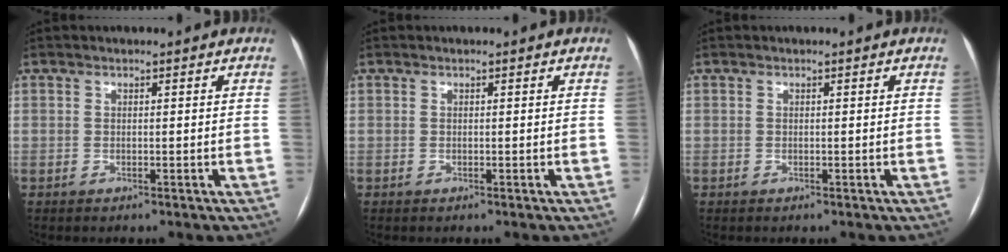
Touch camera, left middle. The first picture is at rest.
{"total": 0.0}
{"total": 0.0}